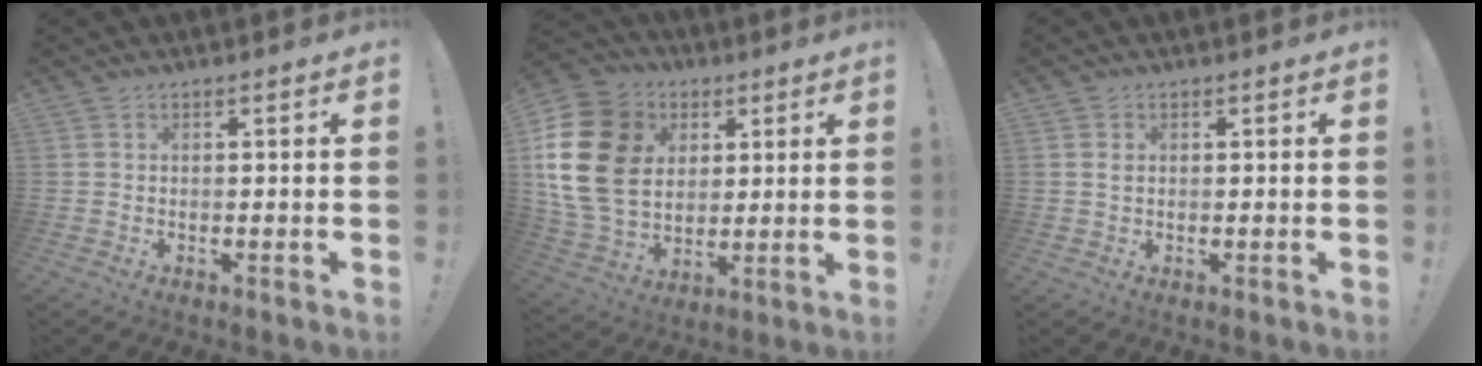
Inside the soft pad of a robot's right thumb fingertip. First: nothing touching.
{"total": 21.6, "force": [4.1, 16.7, 13.0], "torque": [-0.241, -0.006, 0.093]}
{"total": 1.0, "force": [0.3, 0.8, 0.6], "torque": [-0.012, 0.003, 0.005]}